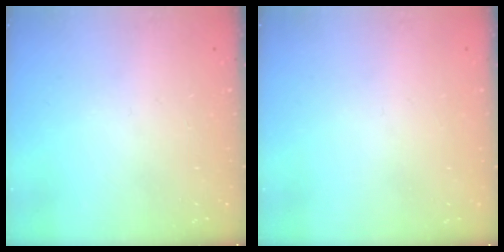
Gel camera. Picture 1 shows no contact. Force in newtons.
{"total": 0.0}